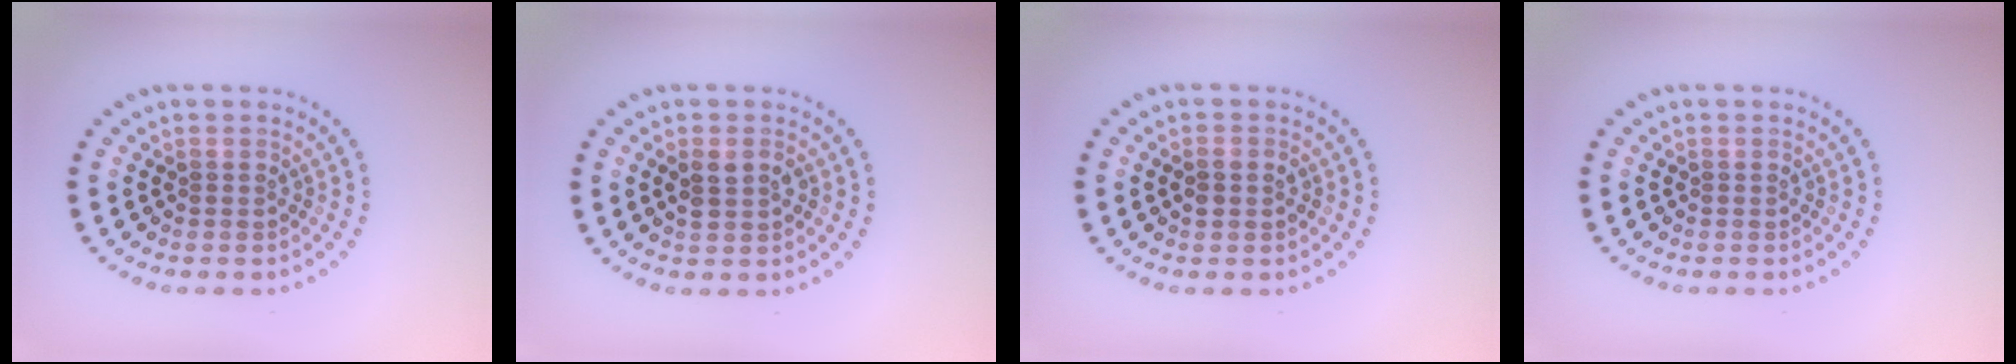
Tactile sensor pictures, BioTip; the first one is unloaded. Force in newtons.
{"total": 2.0, "press": 2.0, "slide": 0.1}
{"total": 1.4, "press": 1.4, "slide": 0.3}
{"total": 0.0}